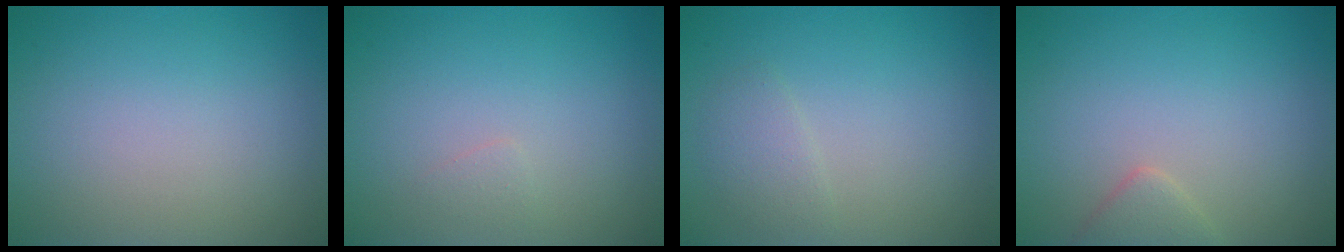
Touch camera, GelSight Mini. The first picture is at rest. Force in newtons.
{"total": 0.6, "press": 0.6, "slide": 0.1}
{"total": 1.5, "press": 1.5, "slide": 0.1}
{"total": 1.6, "press": 1.6, "slide": 0.1}